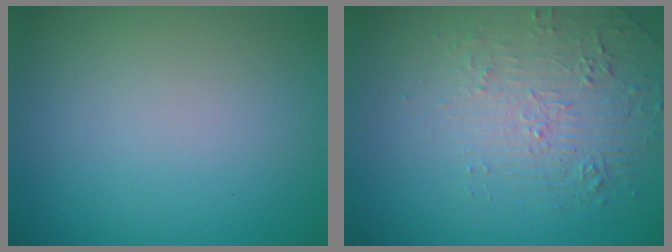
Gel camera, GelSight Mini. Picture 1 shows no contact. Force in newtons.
{"total": 2.1, "press": 1.5, "slide": 1.5}